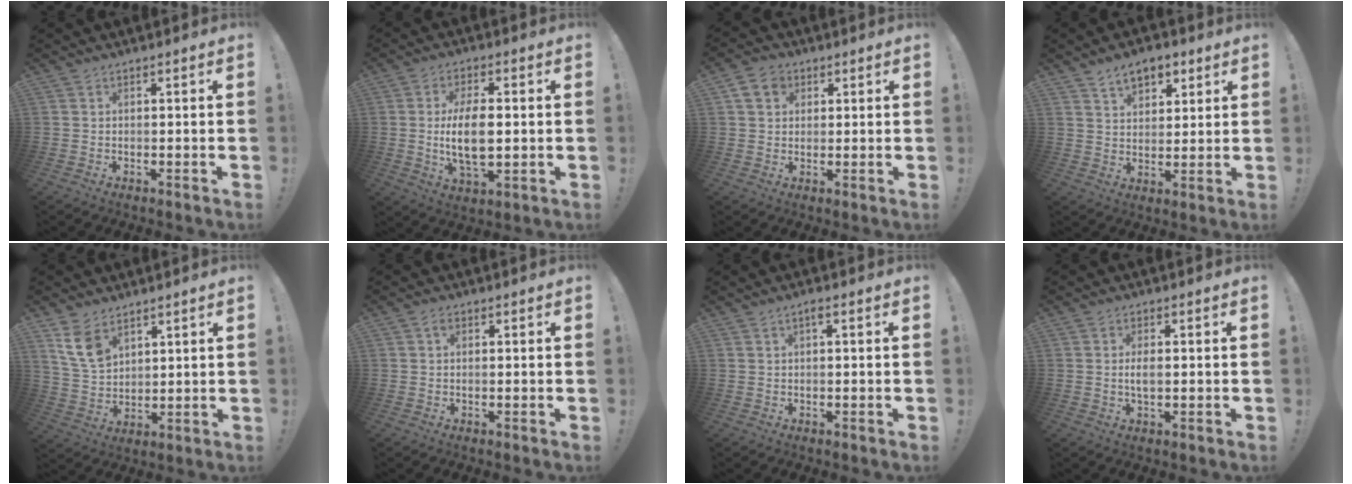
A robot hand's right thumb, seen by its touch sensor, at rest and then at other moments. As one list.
[{"total": 11.8, "force": [-0.1, 5.5, 10.5], "torque": [-0.198, -0.011, -0.008]}, {"total": 6.3, "force": [2.5, 5.1, 2.7], "torque": [-0.040, 0.000, 0.050]}, {"total": 8.1, "force": [4.9, 5.2, 3.8], "torque": [-0.045, -0.023, 0.090]}, {"total": 9.6, "force": [6.0, 5.7, 4.8], "torque": [-0.088, -0.026, 0.120]}, {"total": 1.0, "force": [0.4, 0.7, 0.7], "torque": [-0.001, 0.000, 0.003]}, {"total": 1.2, "force": [0.3, 0.1, 1.2], "torque": [-0.026, 0.004, 0.003]}, {"total": 3.0, "force": [-0.2, 1.2, 2.7], "torque": [-0.044, -0.005, -0.010]}]